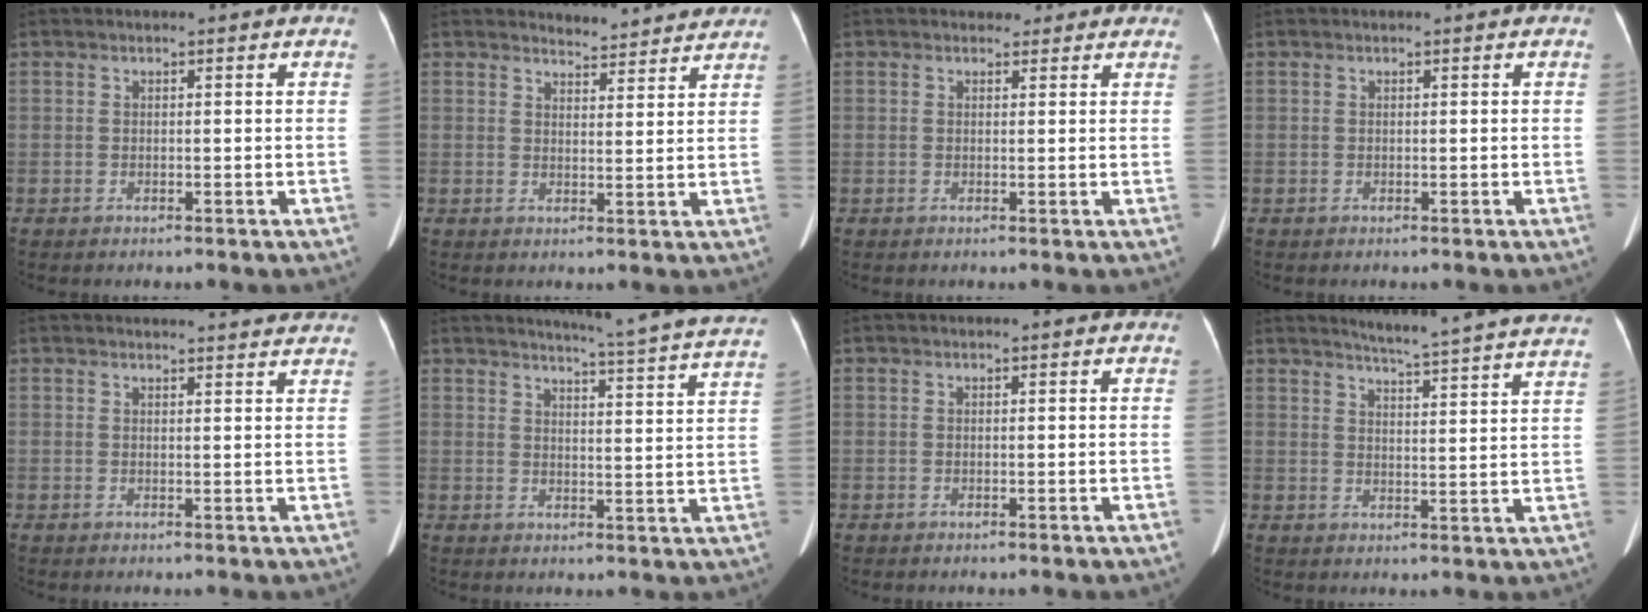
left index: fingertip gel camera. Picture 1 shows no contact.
{"total": 5.9, "force": [5.9, 0.9, 0.2], "torque": [-0.006, 0.005, 0.065]}
{"total": 2.4, "force": [1.9, 1.5, 0.2], "torque": [0.007, 0.006, 0.018]}
{"total": 0.0}
{"total": 10.1, "force": [9.8, 0.5, 2.3], "torque": [-0.017, 0.007, 0.094]}
{"total": 18.3, "force": [17.2, -1.6, 6.1], "torque": [-0.094, -0.085, 0.192]}
{"total": 0.0}
{"total": 19.8, "force": [18.6, -1.0, 6.7], "torque": [-0.101, -0.066, 0.217]}